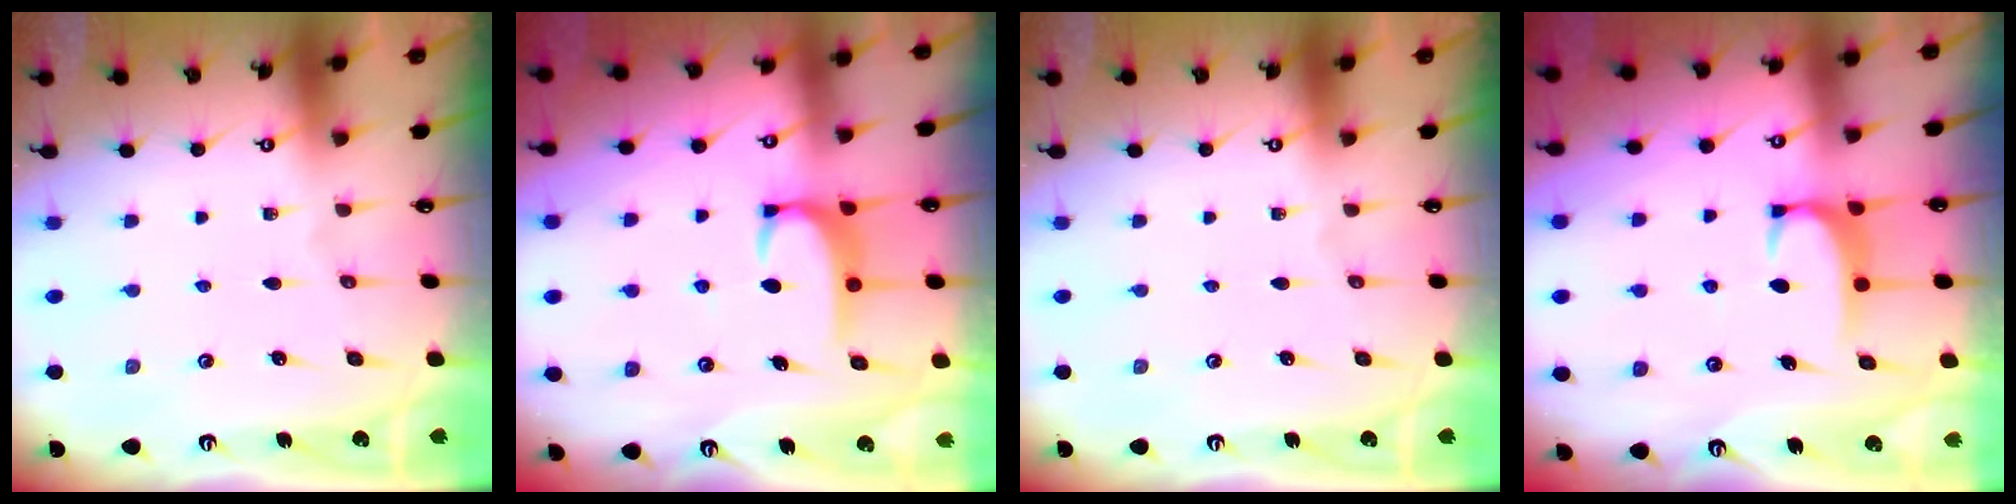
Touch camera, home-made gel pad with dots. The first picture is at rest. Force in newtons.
{"total": 2.7, "press": 2.7, "slide": 0.4}
{"total": 0.0}
{"total": 1.8, "press": 1.7, "slide": 0.5}